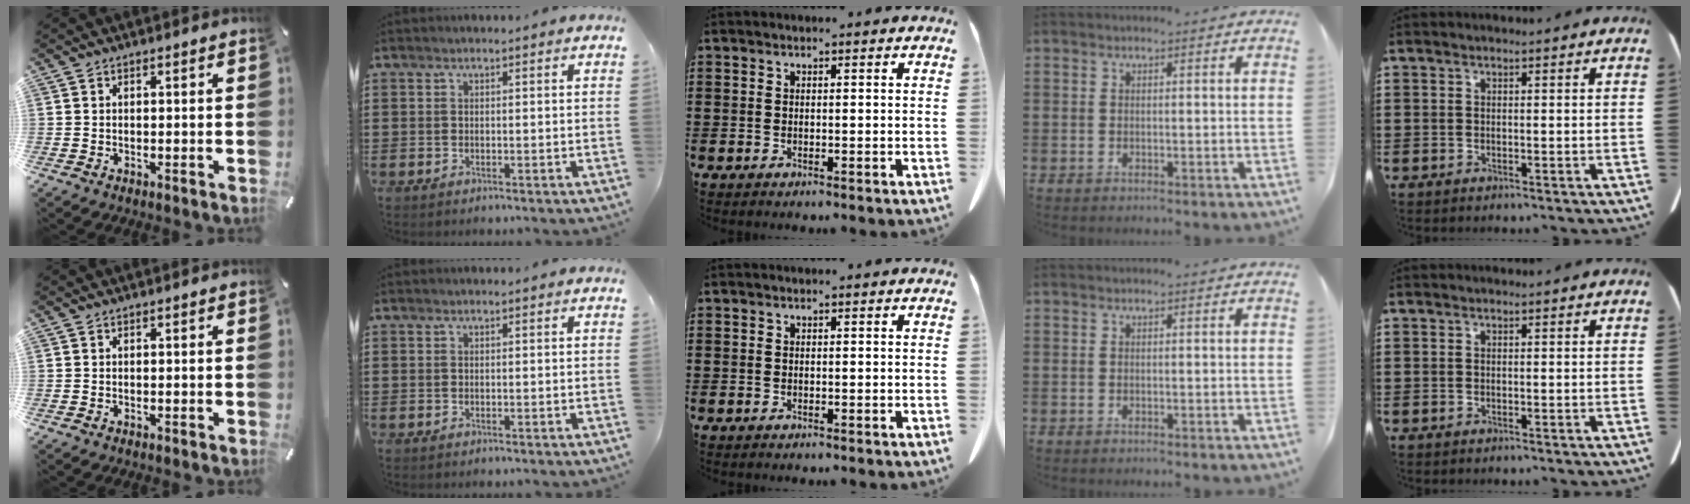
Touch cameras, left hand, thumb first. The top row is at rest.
{}